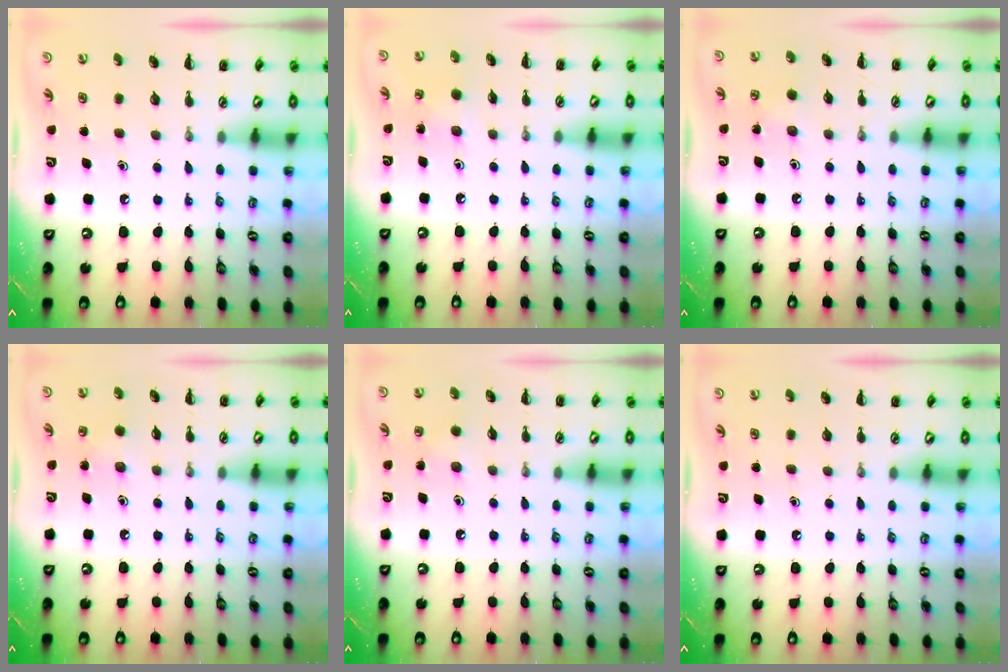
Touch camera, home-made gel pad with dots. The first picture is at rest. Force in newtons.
{"total": 2.8, "press": 2.7, "slide": 0.9}
{"total": 2.9, "press": 2.7, "slide": 0.8}
{"total": 4.6, "press": 4.4, "slide": 1.5}
{"total": 3.8, "press": 3.6, "slide": 1.1}
{"total": 0.0}